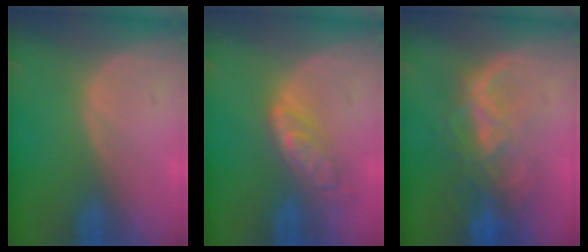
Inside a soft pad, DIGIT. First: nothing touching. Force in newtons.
{"total": 6.3, "press": 5.6, "slide": 2.9}
{"total": 8.9, "press": 7.5, "slide": 4.7}